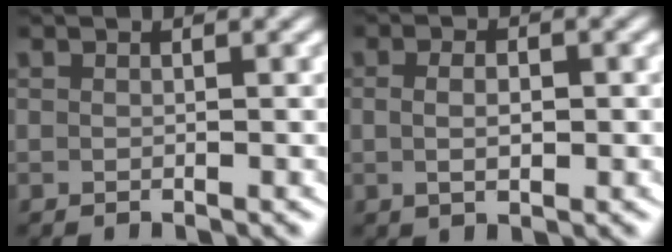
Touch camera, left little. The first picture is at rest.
{"total": 1.7, "force": [-0.2, 0.6, 1.6], "torque": [-0.023, -0.004, 0.004]}